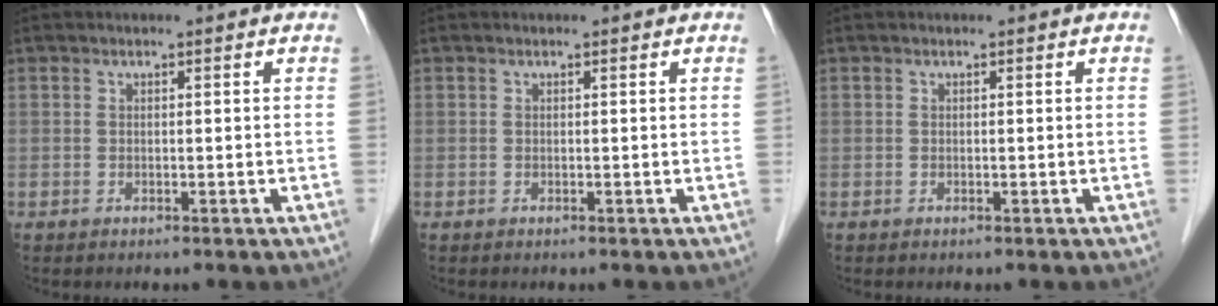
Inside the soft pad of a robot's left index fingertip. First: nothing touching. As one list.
[{"total": 0.0}, {"total": 0.0}]